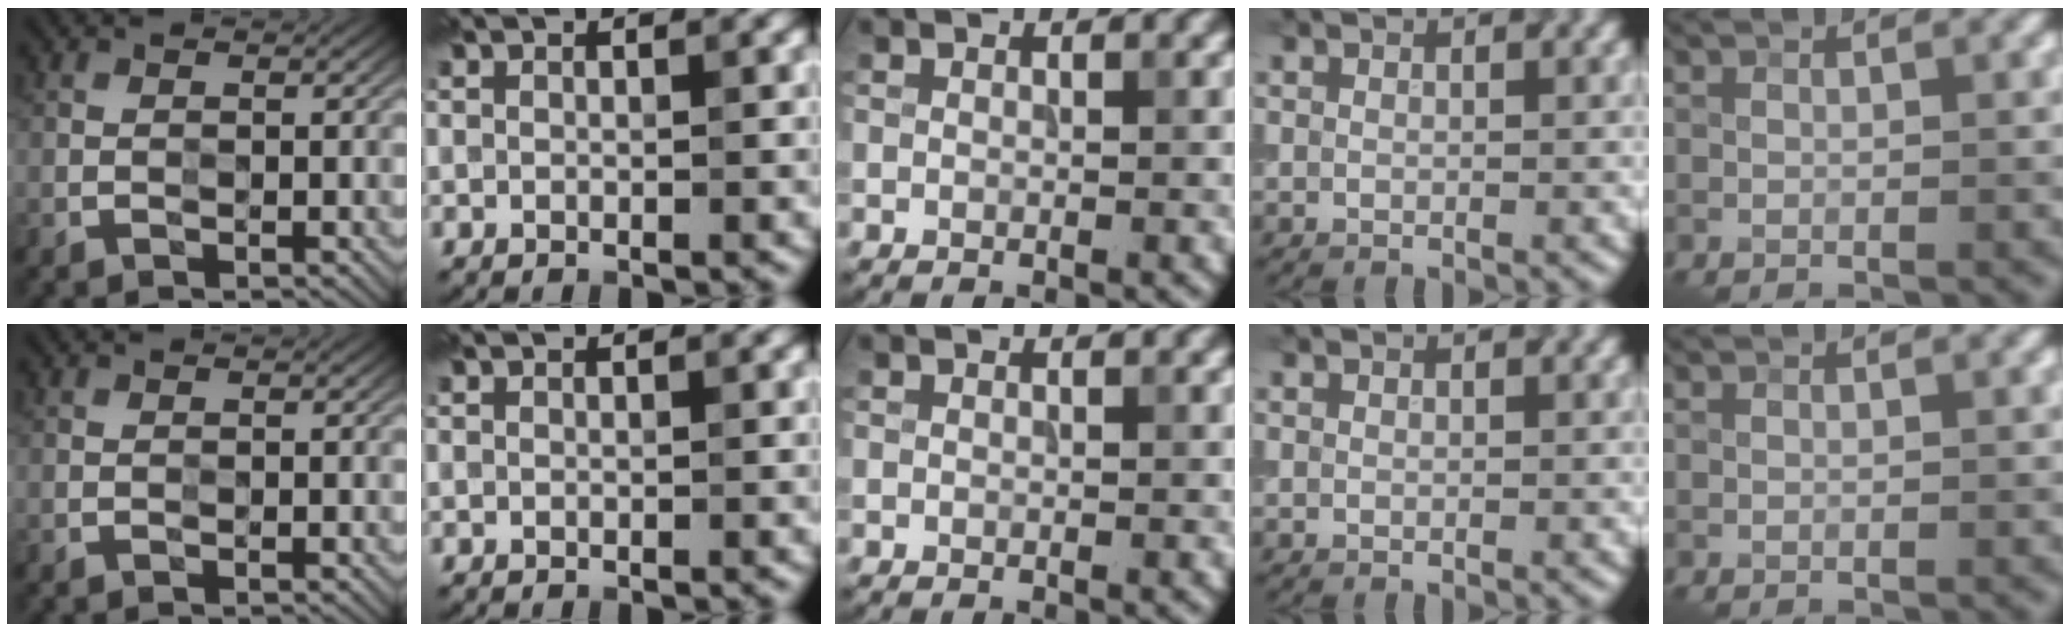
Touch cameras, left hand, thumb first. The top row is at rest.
{}